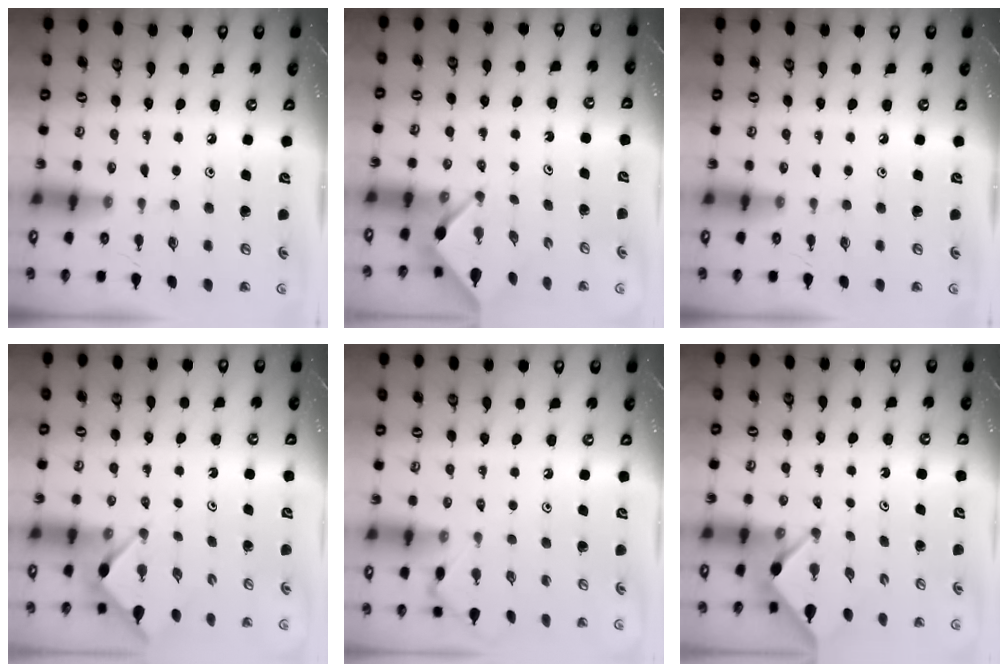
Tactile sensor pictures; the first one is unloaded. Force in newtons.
{"total": 2.6, "press": 2.6, "slide": 0.3}
{"total": 0.0}
{"total": 2.9, "press": 2.9, "slide": 0.3}
{"total": 3.3, "press": 3.2, "slide": 0.6}
{"total": 2.9, "press": 2.9, "slide": 0.4}